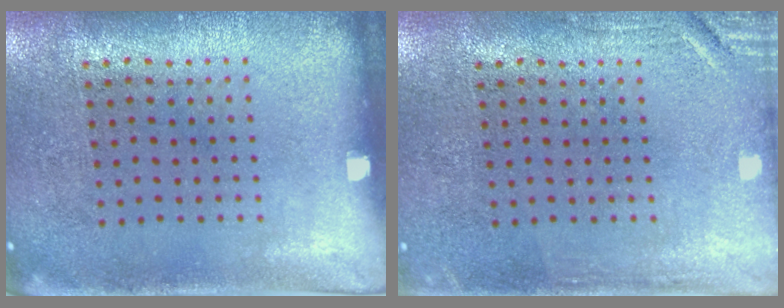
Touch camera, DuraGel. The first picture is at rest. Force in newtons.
{"total": 1.8, "press": 1.8, "slide": 0.3}